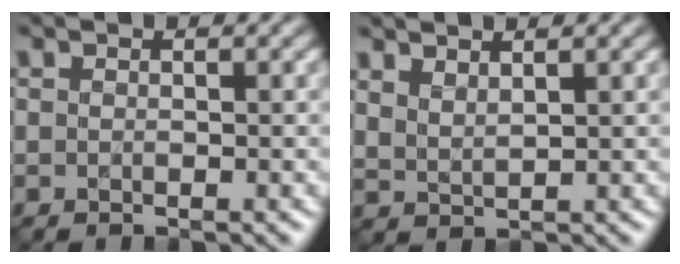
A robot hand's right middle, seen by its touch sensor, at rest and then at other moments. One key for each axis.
{"total": 1.9, "fx": 1.8, "fy": 0.1, "fz": 0.5, "tx": -0.013, "ty": -0.001, "tz": 0.043}